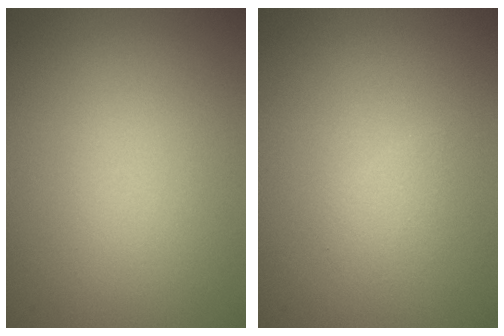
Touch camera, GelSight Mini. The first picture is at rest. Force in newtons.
{"total": 0.8, "press": 0.8, "slide": 0.0}